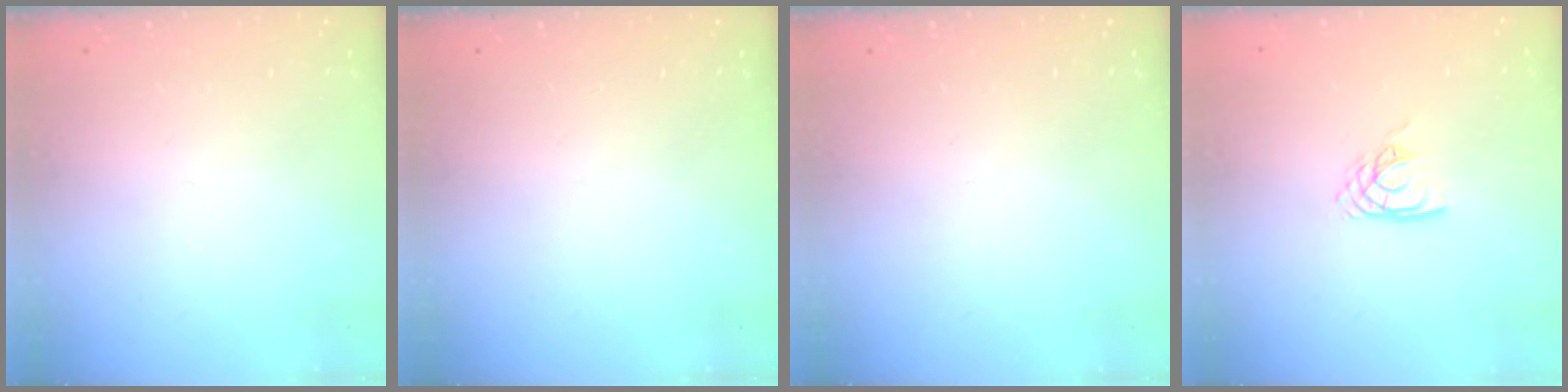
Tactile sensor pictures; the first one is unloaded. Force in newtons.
{"total": 0.0}
{"total": 0.0}
{"total": 6.0, "press": 5.9, "slide": 0.4}